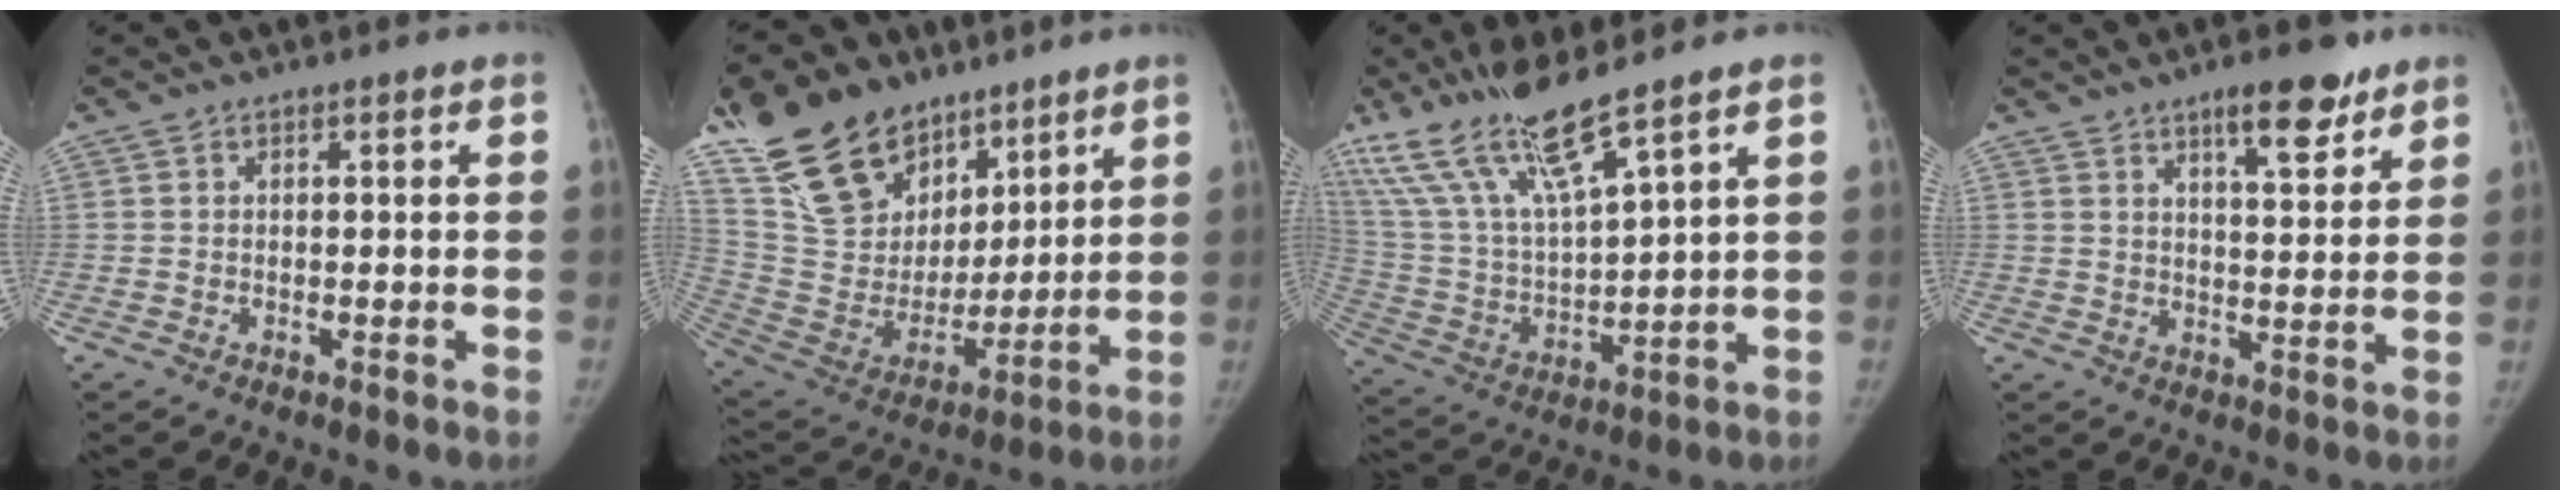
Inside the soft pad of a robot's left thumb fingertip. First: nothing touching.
{"total": 24.2, "force": [16.1, 14.5, 10.7], "torque": [-0.171, -0.043, 0.301]}
{"total": 16.5, "force": [12.0, 2.8, 11.0], "torque": [-0.216, -0.055, 0.246]}
{"total": 8.8, "force": [5.9, 2.7, 5.9], "torque": [-0.068, -0.036, 0.088]}